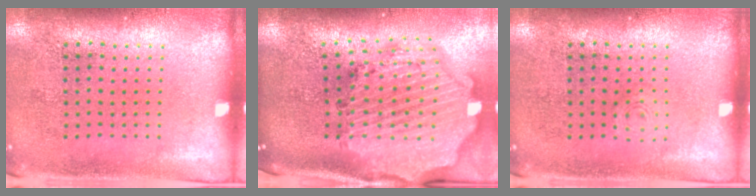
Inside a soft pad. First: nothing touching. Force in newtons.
{"total": 4.0, "press": 3.3, "slide": 2.2}
{"total": 0.6, "press": 0.6, "slide": 0.1}